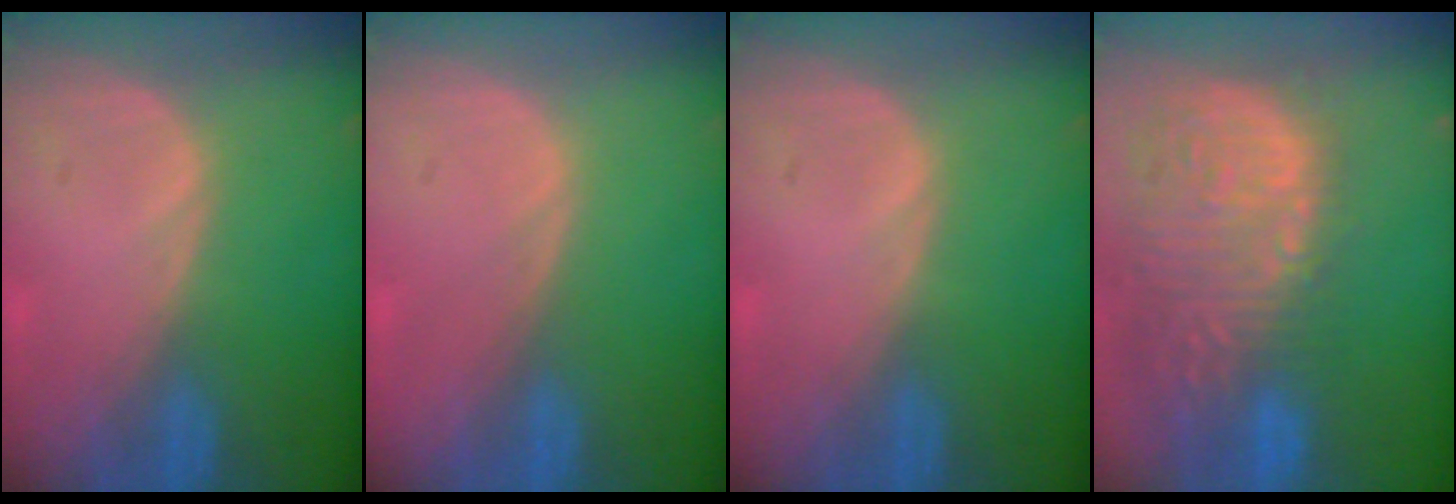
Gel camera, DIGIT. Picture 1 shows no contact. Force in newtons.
{"total": 0.0}
{"total": 0.0}
{"total": 15.3, "press": 12.6, "slide": 8.7}